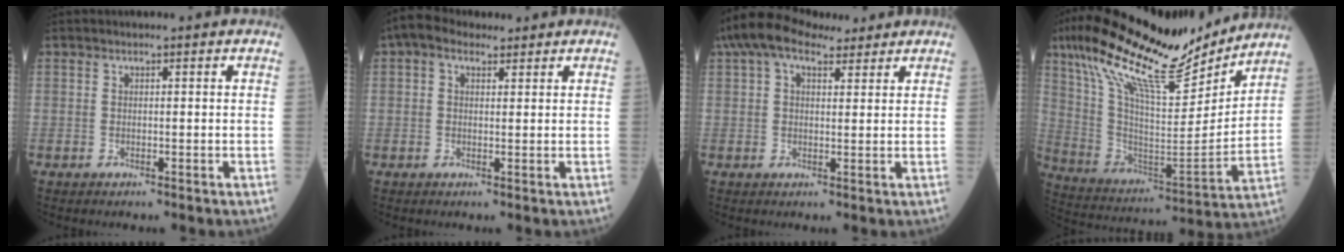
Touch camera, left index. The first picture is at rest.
{"total": 4.1, "force": [2.5, 2.4, 2.1], "torque": [-0.050, 0.034, 0.047]}
{"total": 10.1, "force": [7.4, 3.9, 5.6], "torque": [-0.111, 0.053, 0.130]}
{"total": 23.0, "force": [18.4, 4.2, 13.1], "torque": [-0.243, 0.008, 0.315]}